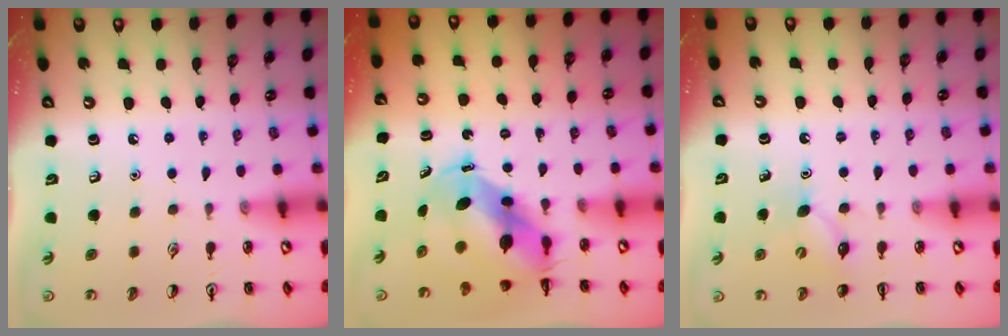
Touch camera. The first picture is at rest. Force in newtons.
{"total": 6.9, "press": 6.7, "slide": 1.9}
{"total": 4.4, "press": 4.2, "slide": 1.2}